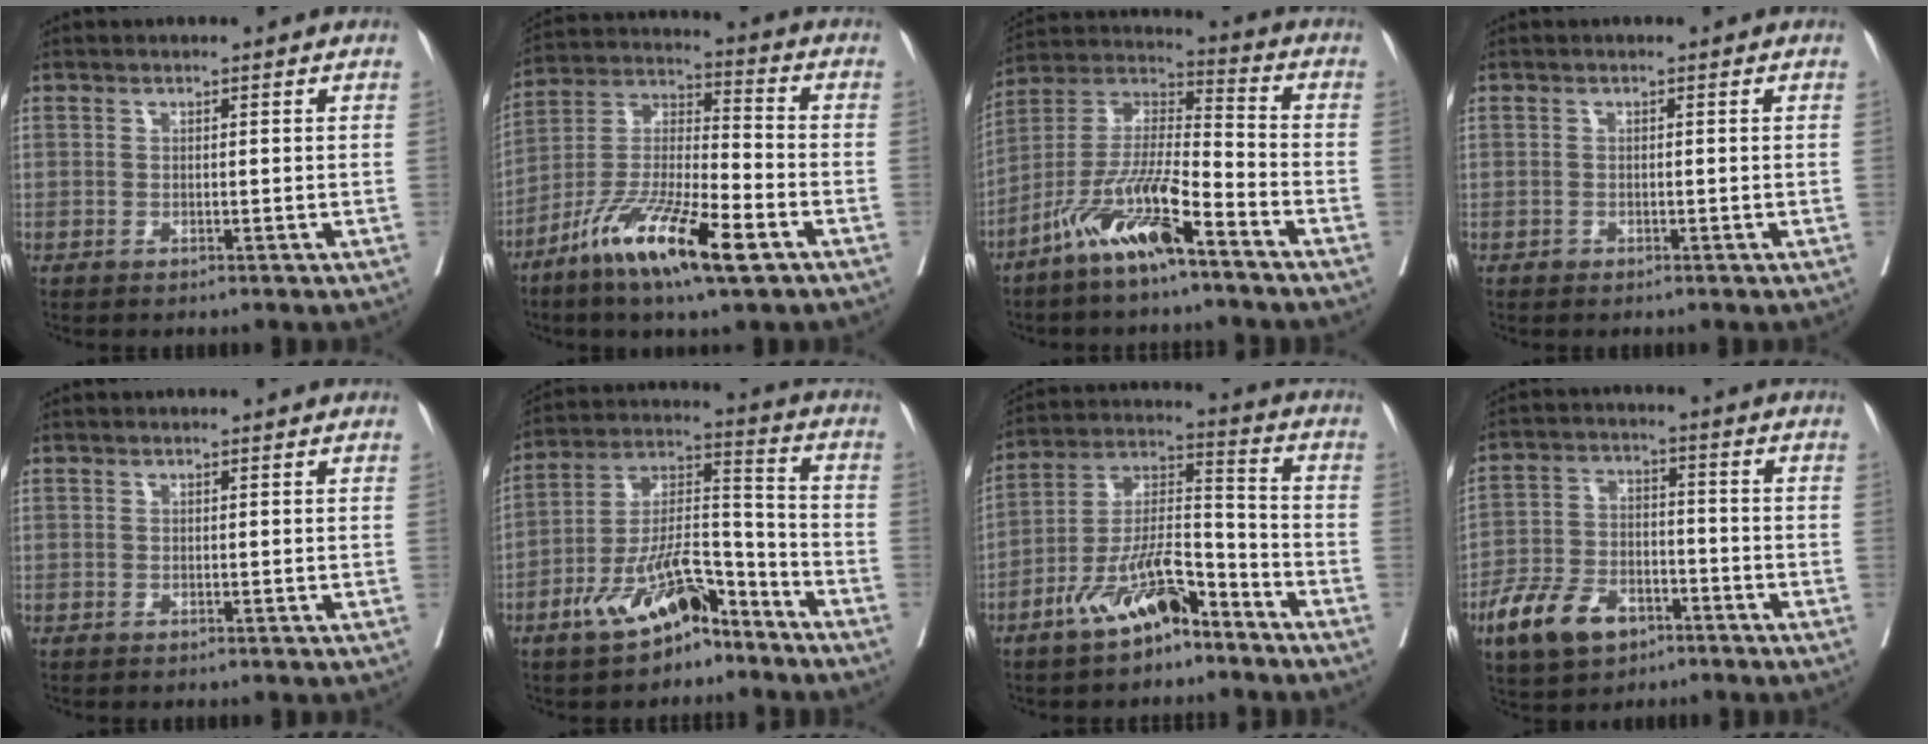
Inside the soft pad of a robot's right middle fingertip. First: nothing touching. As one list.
[{"total": 15.1, "force": [-8.4, 2.3, 12.4], "torque": [-0.245, -0.025, -0.156]}, {"total": 12.7, "force": [-8.2, 1.6, 9.6], "torque": [-0.199, -0.009, -0.161]}, {"total": 0.0}, {"total": 0.0}, {"total": 12.2, "force": [-8.3, 4.5, 7.9], "torque": [-0.157, 0.016, -0.148]}, {"total": 11.4, "force": [-7.6, 3.7, 7.6], "torque": [-0.155, 0.009, -0.141]}, {"total": 10.2, "force": [-6.0, 5.9, 5.8], "torque": [-0.120, 0.003, -0.105]}]